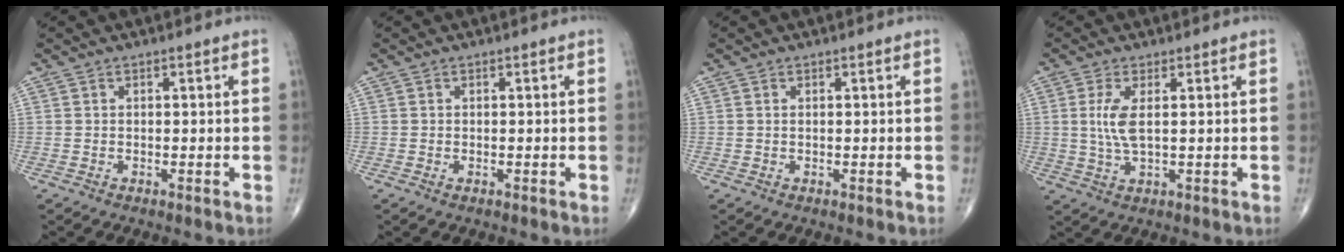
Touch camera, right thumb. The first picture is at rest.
{"total": 0.0}
{"total": 0.0}
{"total": 5.1, "force": [0.9, 1.7, 4.7], "torque": [-0.112, -0.008, 0.019]}